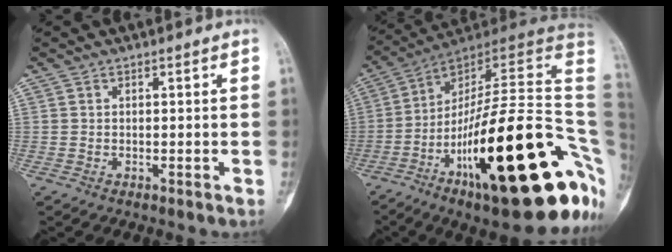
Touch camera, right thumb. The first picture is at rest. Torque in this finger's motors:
{"motor_torque": [3.78, 1.23, 2.22, -0.55, 0.80]}